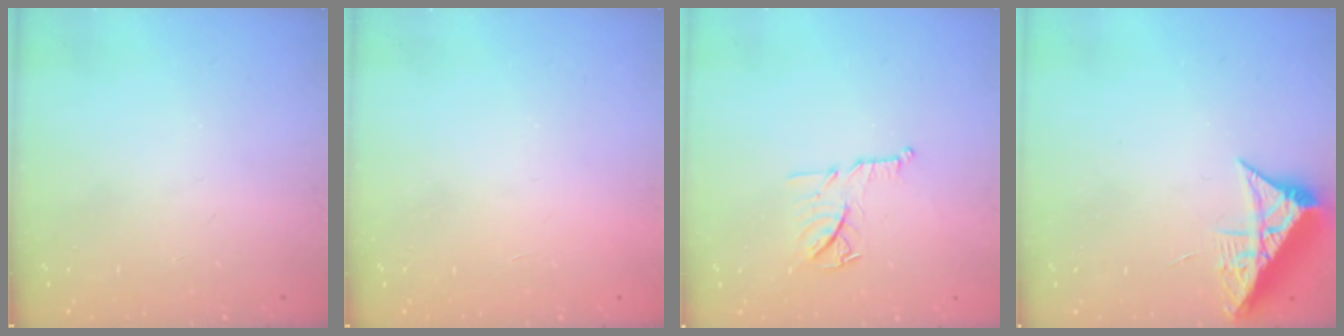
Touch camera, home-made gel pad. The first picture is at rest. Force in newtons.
{"total": 1.5, "press": 1.5, "slide": 0.1}
{"total": 11.0, "press": 11.0, "slide": 0.1}
{"total": 8.4, "press": 8.4, "slide": 0.5}